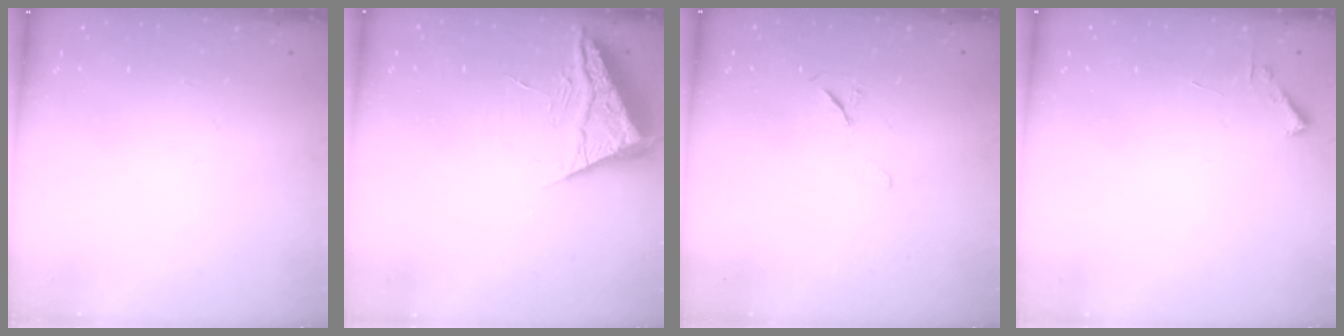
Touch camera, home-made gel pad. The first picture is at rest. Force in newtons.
{"total": 6.3, "press": 6.3, "slide": 0.9}
{"total": 5.7, "press": 5.2, "slide": 2.4}
{"total": 1.7, "press": 1.7, "slide": 0.2}